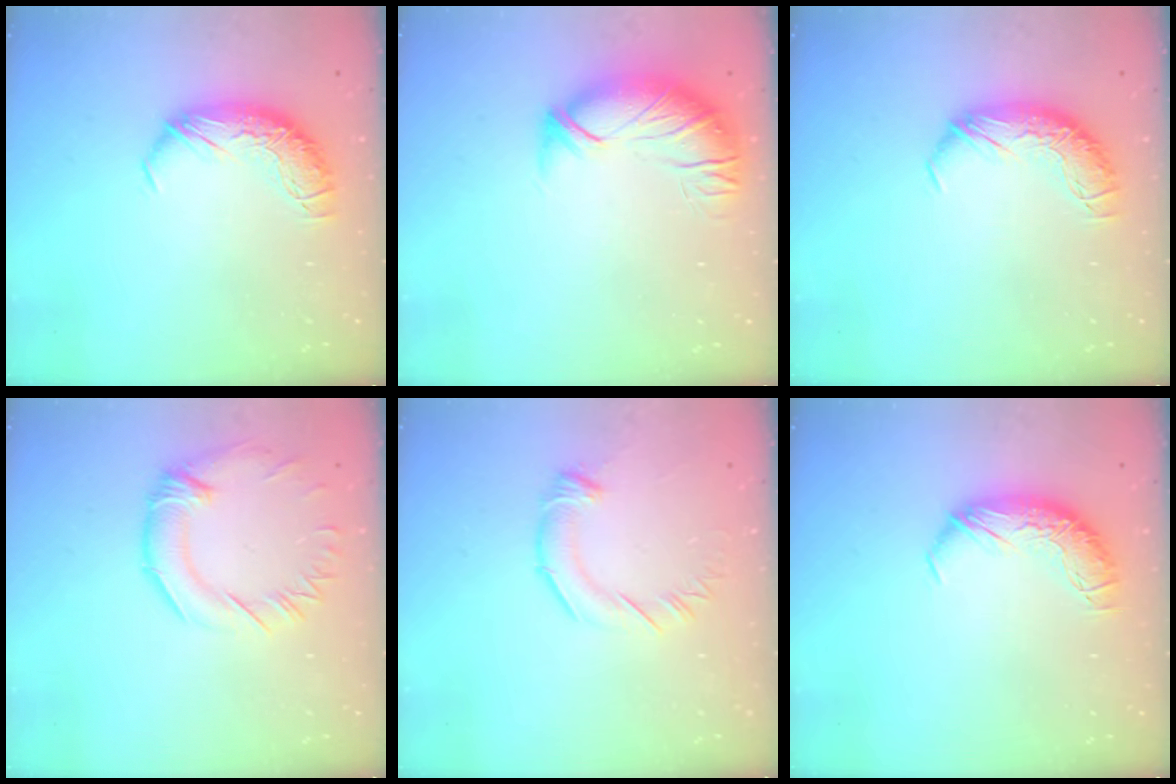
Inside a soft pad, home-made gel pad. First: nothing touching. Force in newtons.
{"total": 2.8, "press": 1.3, "slide": 2.5}
{"total": 0.0}
{"total": 1.3, "press": 0.4, "slide": 1.3}
{"total": 2.1, "press": 2.1, "slide": 0.3}
{"total": 0.0}